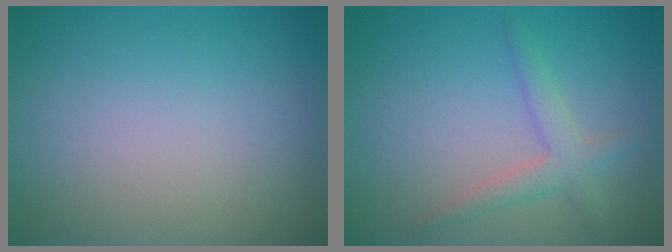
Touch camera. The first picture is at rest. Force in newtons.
{"total": 2.4, "press": 2.4, "slide": 0.1}